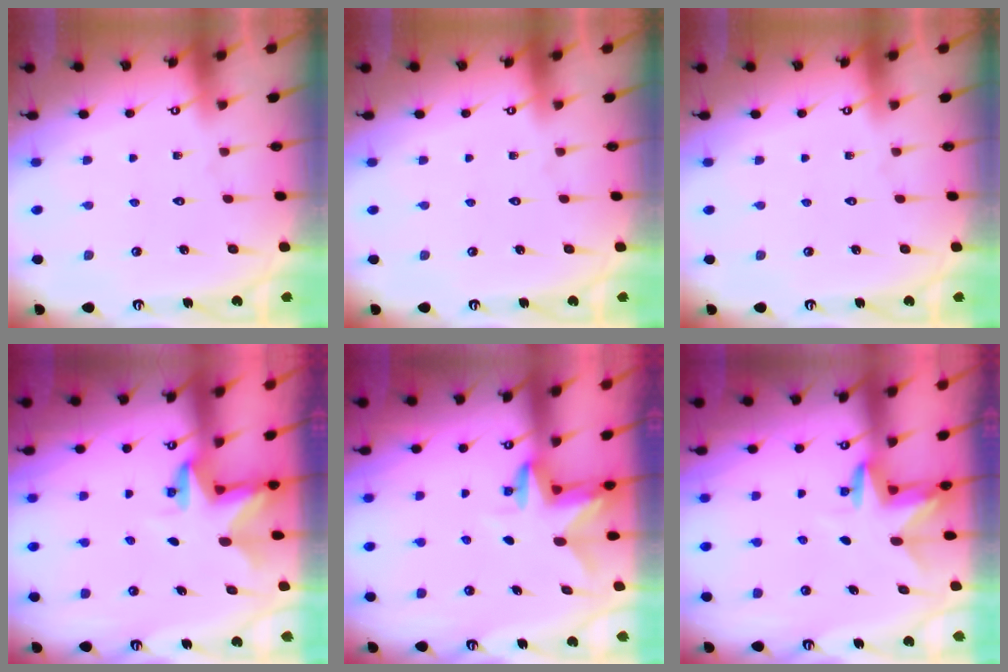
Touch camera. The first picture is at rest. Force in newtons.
{"total": 0.0}
{"total": 0.0}
{"total": 2.9, "press": 2.9, "slide": 0.2}
{"total": 3.0, "press": 3.0, "slide": 0.3}
{"total": 3.4, "press": 3.4, "slide": 0.3}